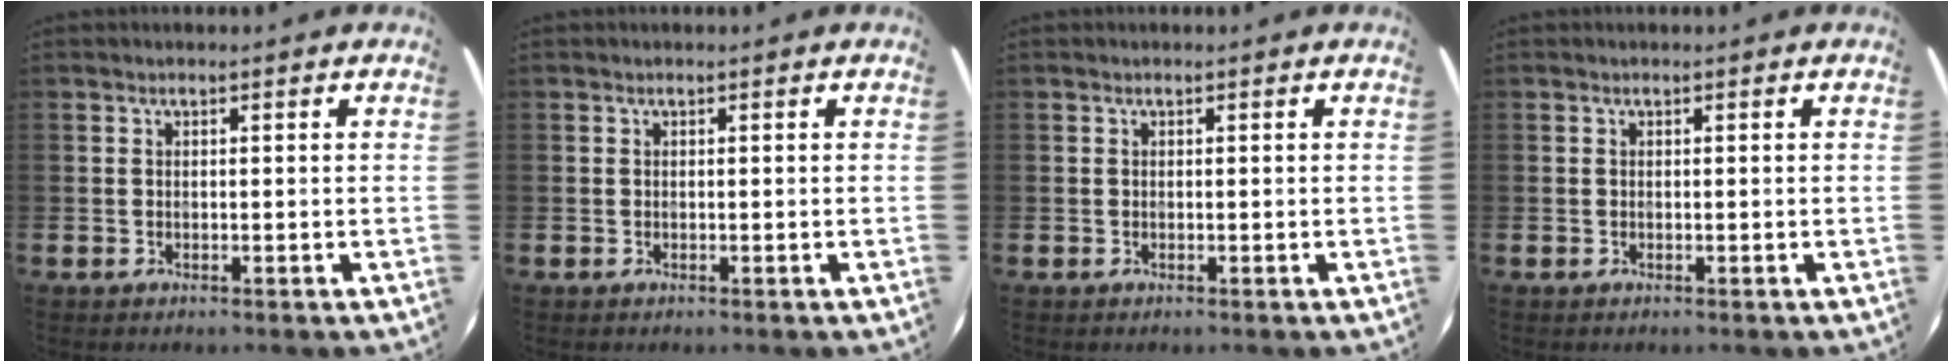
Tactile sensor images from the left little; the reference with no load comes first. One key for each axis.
{"total": 0.0}
{"total": 0.0}
{"total": 0.0}